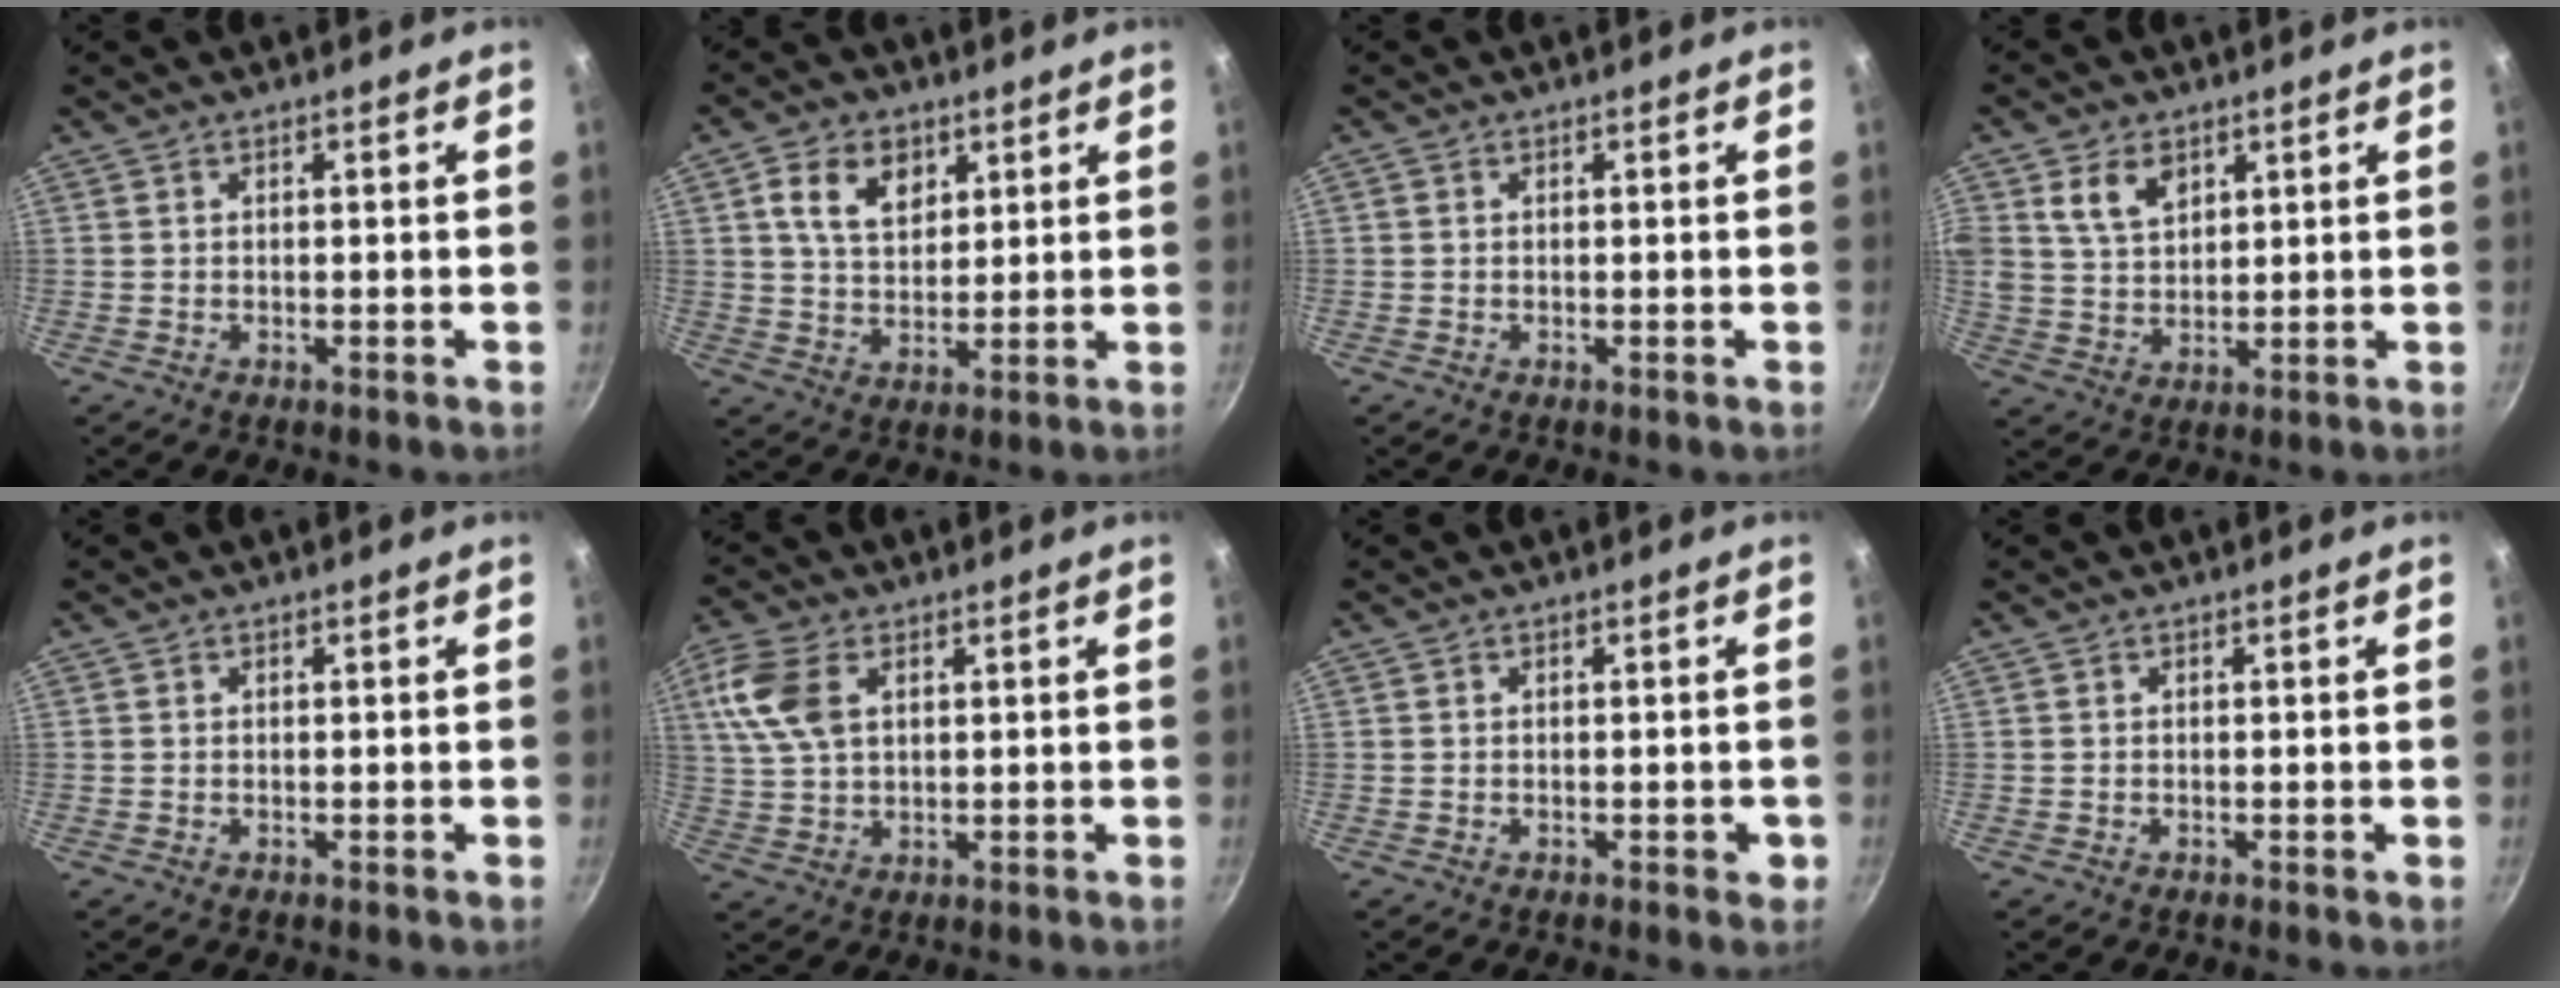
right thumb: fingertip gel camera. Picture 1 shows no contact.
{"total": 8.9, "force": [3.6, 6.1, 5.5], "torque": [-0.073, -0.012, 0.063]}
{"total": 0.7, "force": [0.2, 0.5, 0.5], "torque": [-0.011, 0.003, 0.004]}
{"total": 7.4, "force": [3.5, 5.0, 4.2], "torque": [-0.063, -0.016, 0.068]}
{"total": 0.0}
{"total": 10.0, "force": [3.2, 6.2, 7.2], "torque": [-0.148, 0.001, 0.060]}
{"total": 1.7, "force": [-0.5, 1.1, 1.2], "torque": [-0.003, 0.004, -0.008]}
{"total": 0.0}